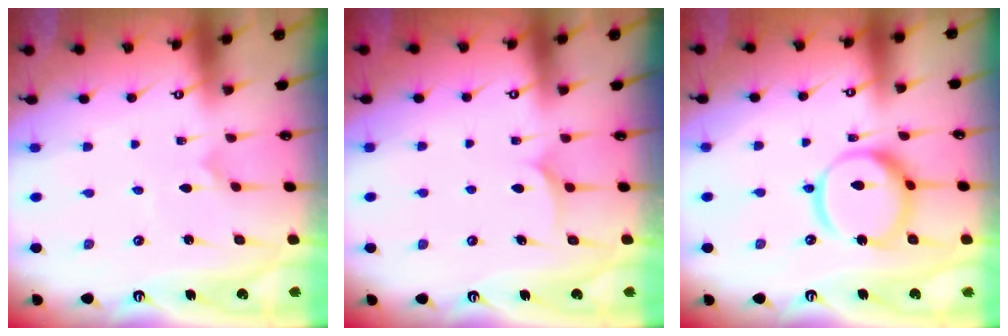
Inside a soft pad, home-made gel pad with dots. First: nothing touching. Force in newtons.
{"total": 5.8, "press": 5.8, "slide": 0.3}
{"total": 13.6, "press": 13.6, "slide": 1.4}